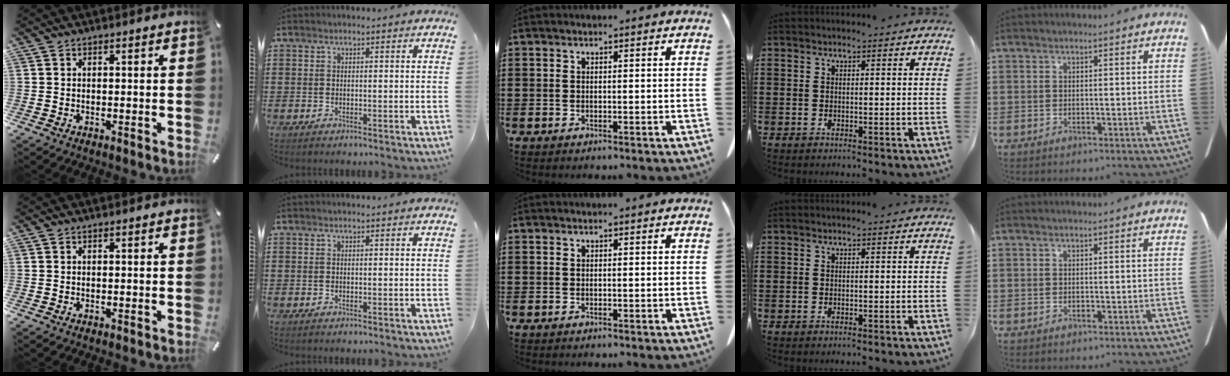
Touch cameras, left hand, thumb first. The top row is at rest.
{}